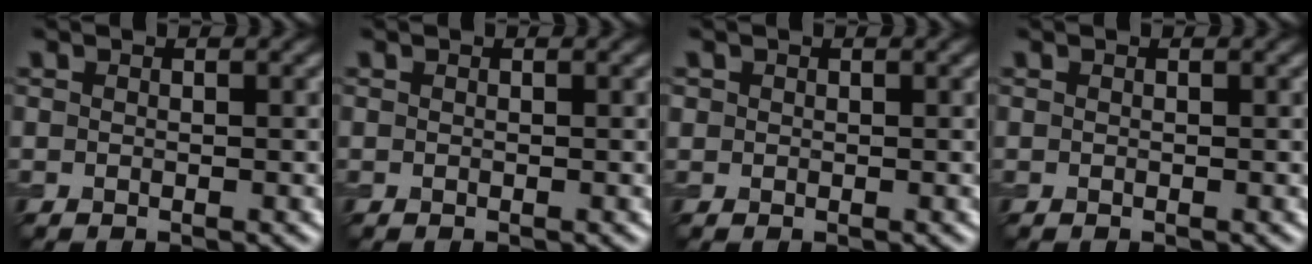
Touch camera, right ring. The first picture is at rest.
{"total": 0.0}
{"total": 0.5, "force": [0.2, 0.5, 0.0], "torque": [0.006, 0.000, 0.002]}
{"total": 0.0}